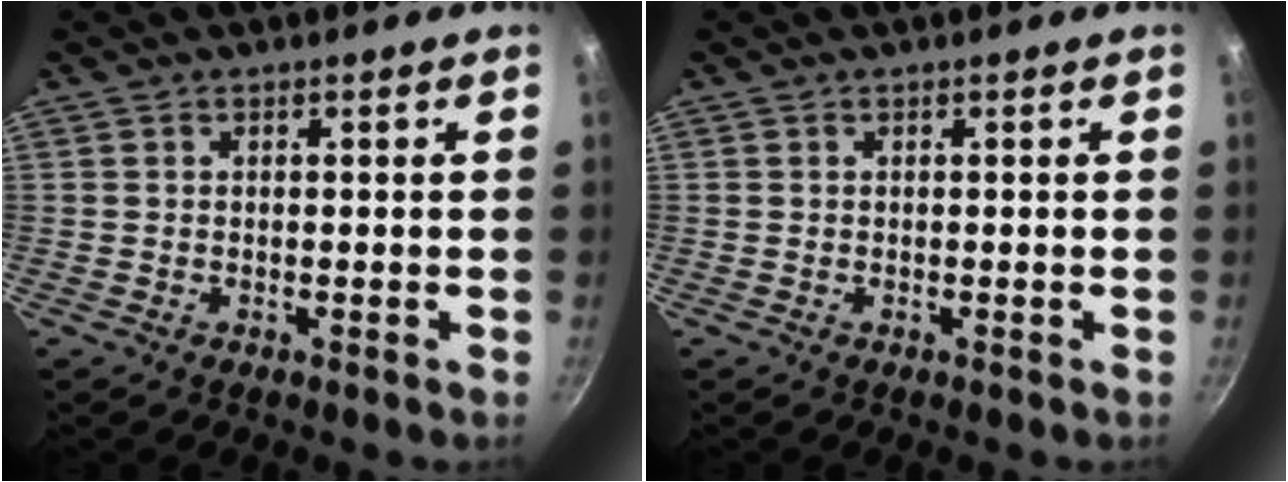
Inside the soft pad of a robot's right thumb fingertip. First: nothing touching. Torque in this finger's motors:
{"motor_torque": [-0.19, 0.19, 0.00, 0.00, 0.00]}